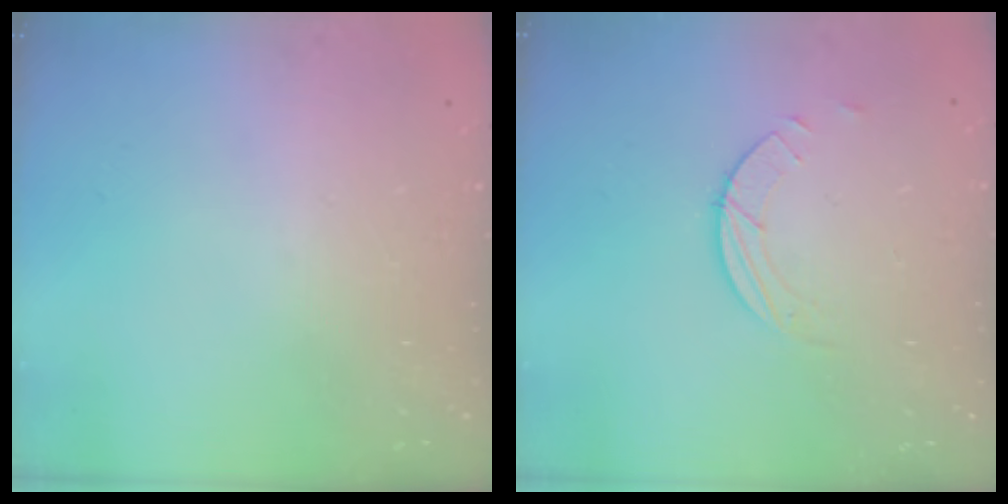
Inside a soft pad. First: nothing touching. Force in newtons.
{"total": 1.5, "press": 1.5, "slide": 0.1}